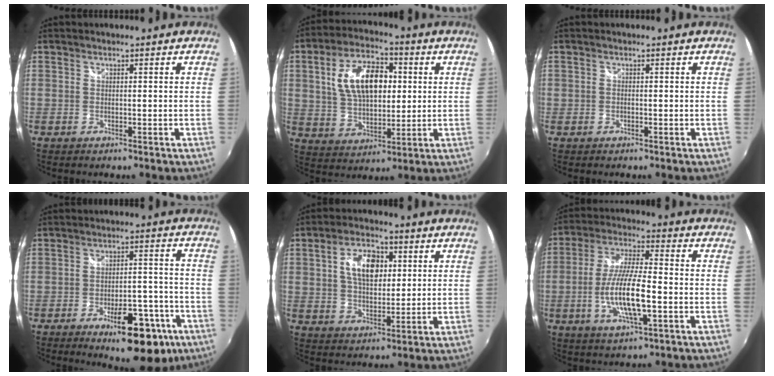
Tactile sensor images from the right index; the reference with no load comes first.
{"total": 14.7, "force": [2.9, 8.3, 11.9], "torque": [-0.218, 0.021, 0.055]}
{"total": 0.0}
{"total": 14.8, "force": [-8.4, 5.8, 10.7], "torque": [-0.150, 0.007, -0.101]}
{"total": 9.9, "force": [2.8, 5.9, 7.5], "torque": [-0.133, 0.019, 0.049]}
{"total": 12.5, "force": [-3.2, 2.8, 11.8], "torque": [-0.236, -0.006, -0.060]}